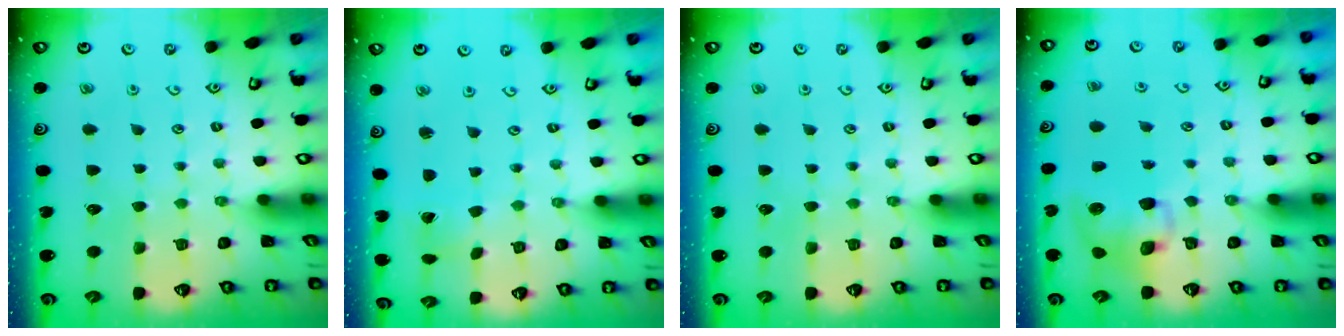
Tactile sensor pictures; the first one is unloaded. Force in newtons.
{"total": 1.7, "press": 1.7, "slide": 0.1}
{"total": 0.0}
{"total": 9.2, "press": 9.1, "slide": 1.4}